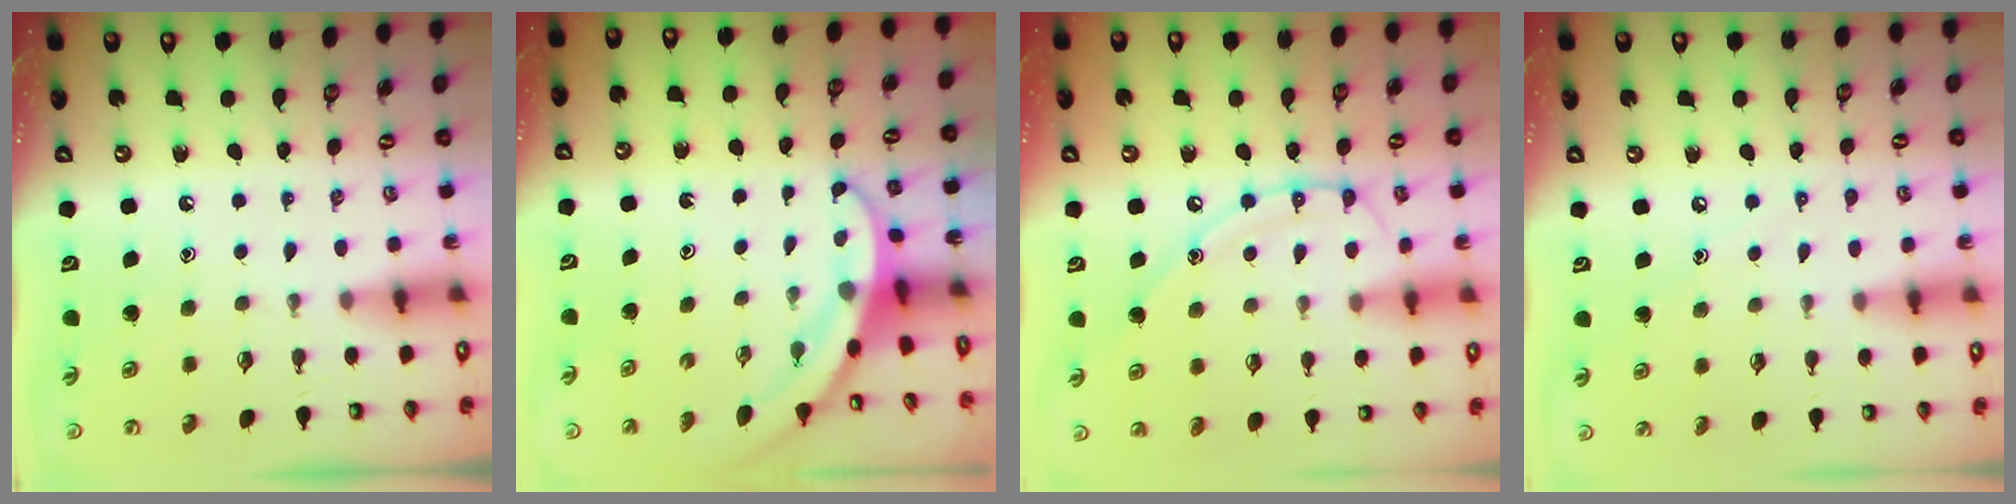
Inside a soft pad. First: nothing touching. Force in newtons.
{"total": 3.2, "press": 3.2, "slide": 0.1}
{"total": 12.0, "press": 12.0, "slide": 0.9}
{"total": 4.3, "press": 4.2, "slide": 0.4}